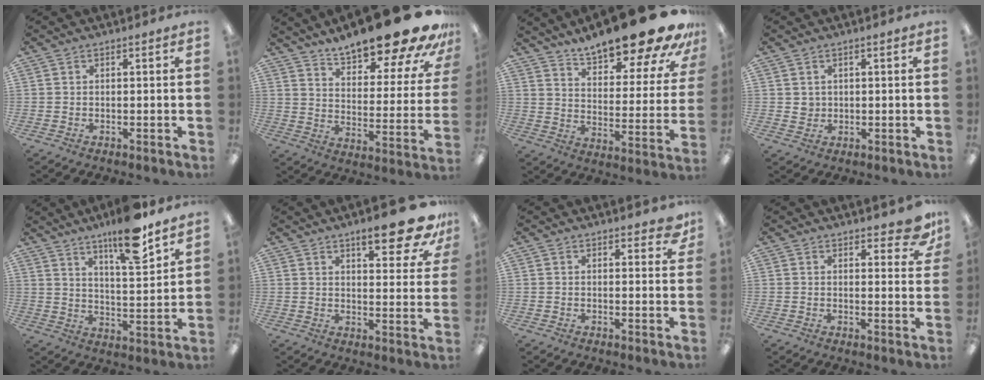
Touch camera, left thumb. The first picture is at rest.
{"total": 19.5, "force": [16.2, 4.5, 9.9], "torque": [-0.142, -0.116, 0.266]}
{"total": 19.1, "force": [16.2, 4.1, 9.2], "torque": [-0.132, -0.121, 0.269]}
{"total": 2.1, "force": [0.8, 1.9, 0.2], "torque": [0.000, 0.000, 0.011]}
{"total": 13.6, "force": [10.3, 2.7, 8.3], "torque": [-0.123, -0.062, 0.169]}
{"total": 14.1, "force": [9.9, 3.6, 9.3], "torque": [-0.115, -0.065, 0.156]}
{"total": 3.1, "force": [2.5, 1.1, 1.5], "torque": [-0.010, -0.011, 0.040]}
{"total": 5.6, "force": [4.6, 1.7, 2.7], "torque": [-0.023, -0.029, 0.077]}